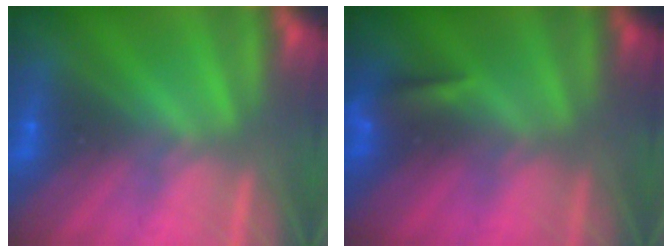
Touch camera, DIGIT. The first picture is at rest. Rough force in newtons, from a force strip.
{"total": 5.0}